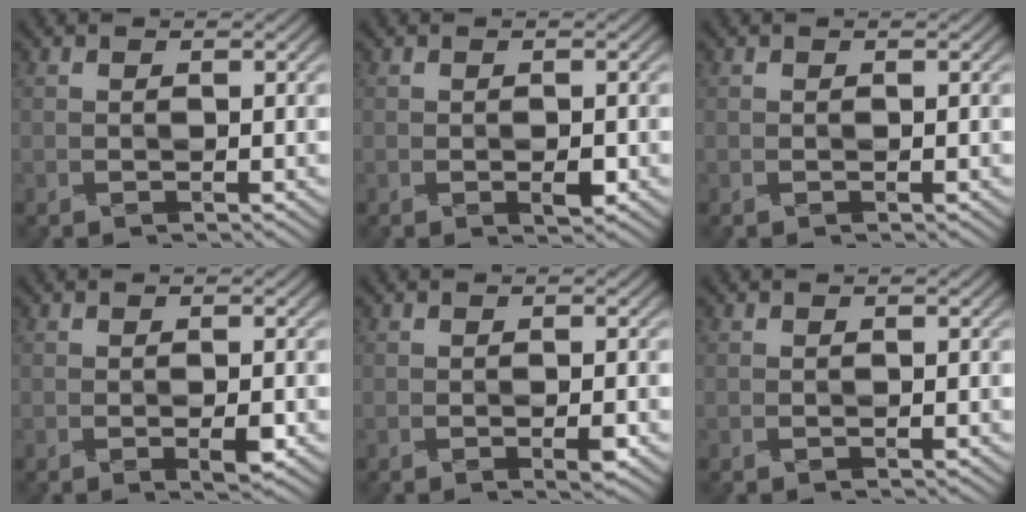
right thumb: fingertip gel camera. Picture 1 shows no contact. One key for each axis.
{"total": 1.3, "fx": -0.5, "fy": 0.5, "fz": 1.1, "tx": -0.018, "ty": -0.002, "tz": -0.007}
{"total": 0.0}
{"total": 1.6, "fx": -0.6, "fy": 0.3, "fz": 1.4, "tx": -0.026, "ty": -0.001, "tz": -0.010}
{"total": 1.3, "fx": -0.6, "fy": 0.2, "fz": 1.1, "tx": -0.019, "ty": 0.001, "tz": -0.010}
{"total": 0.0}